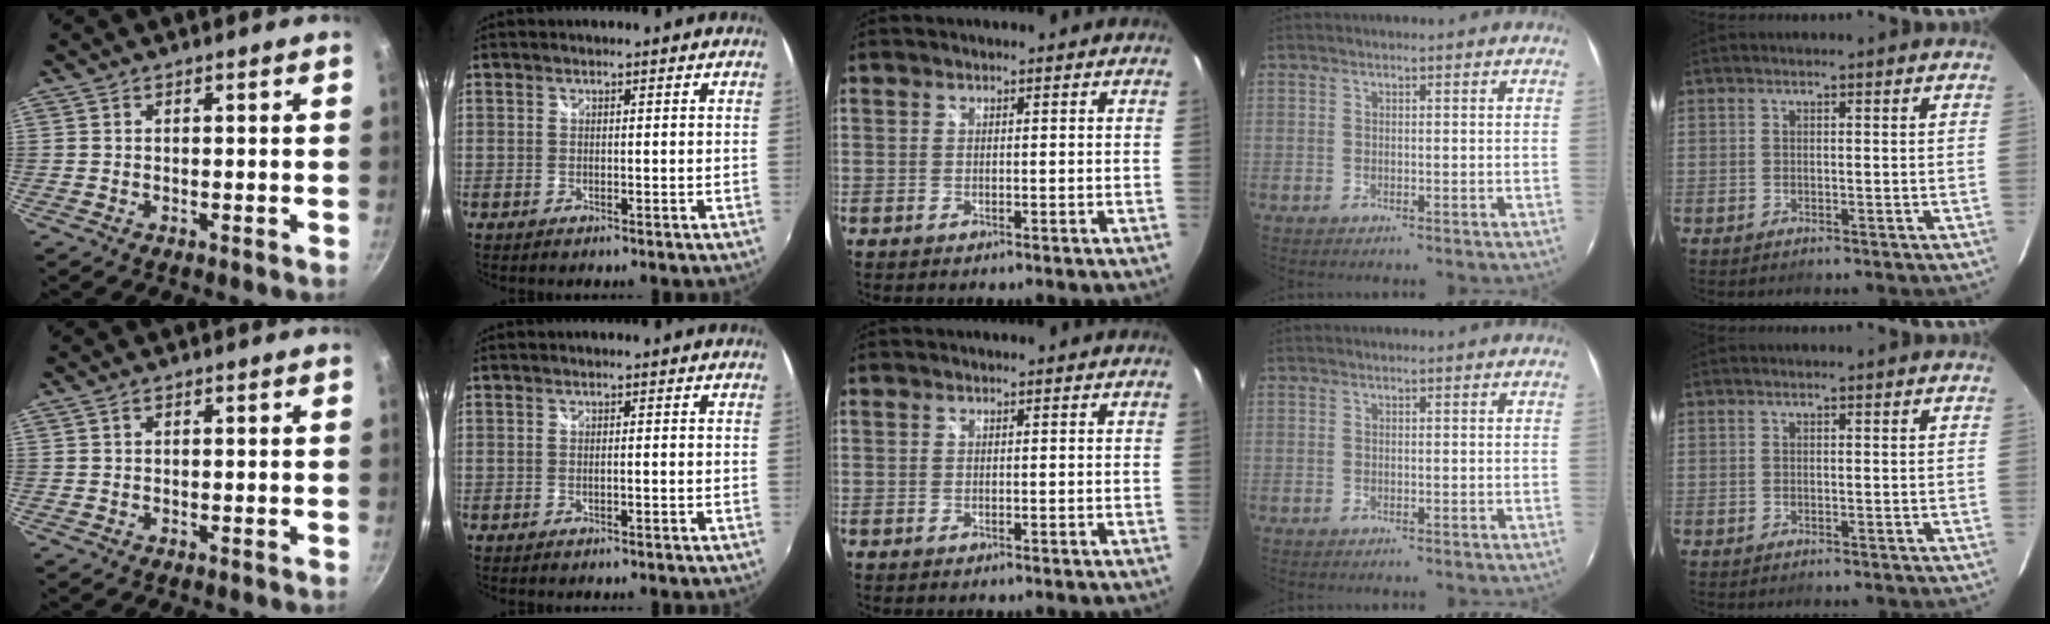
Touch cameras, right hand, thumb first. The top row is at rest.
{"thumb": {"total": 0.7, "force": [0.3, 0.4, 0.5], "torque": [-0.010, 0.003, 0.006]}, "index": {"total": 0.7, "force": [-0.4, 0.1, 0.6], "torque": [-0.009, 0.001, -0.007]}}